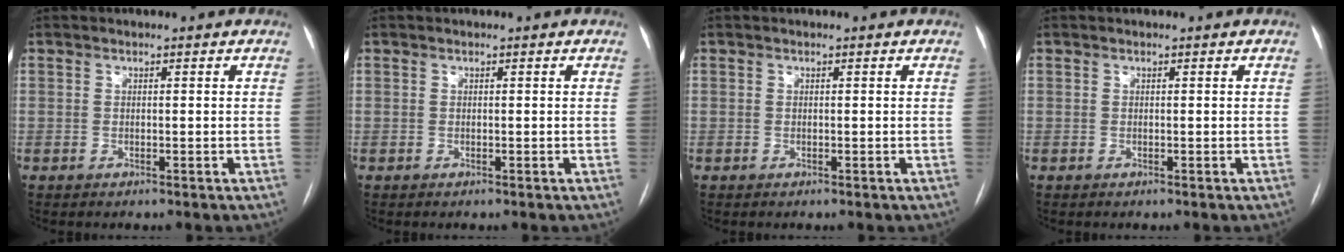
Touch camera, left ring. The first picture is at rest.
{"total": 0.0}
{"total": 0.0}
{"total": 0.0}